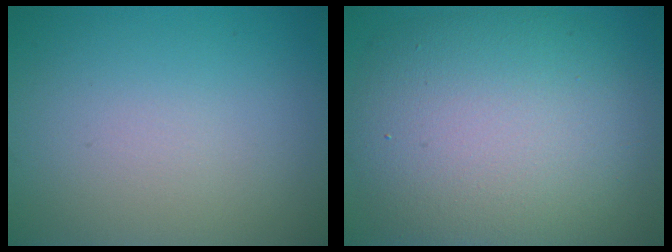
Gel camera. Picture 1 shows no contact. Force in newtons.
{"total": 11.2, "press": 11.2, "slide": 0.4}